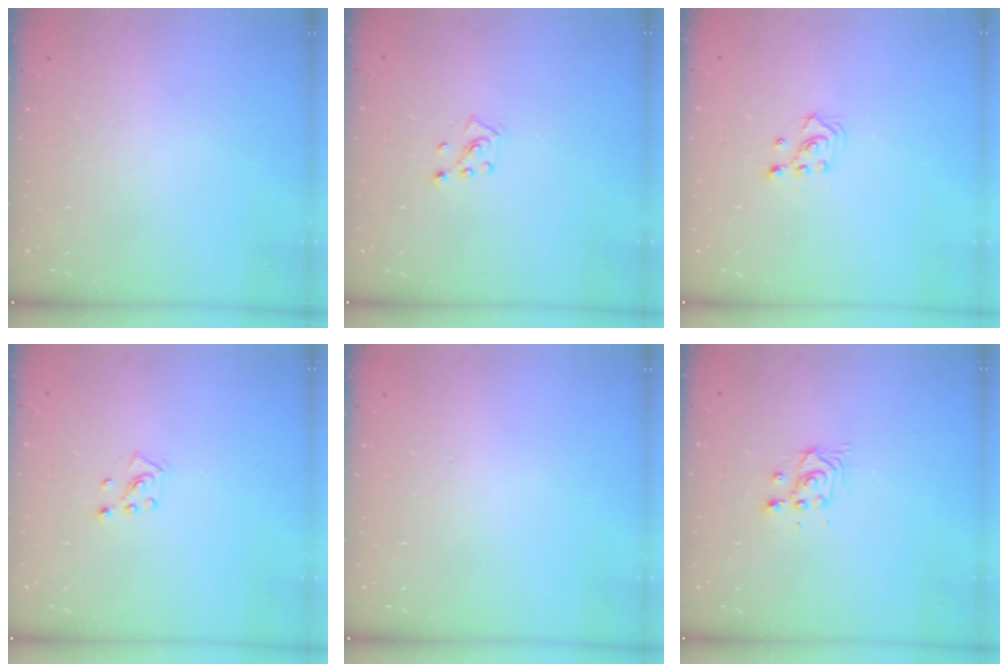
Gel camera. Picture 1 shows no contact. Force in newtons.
{"total": 2.8, "press": 2.8, "slide": 0.2}
{"total": 2.5, "press": 2.3, "slide": 1.0}
{"total": 2.8, "press": 2.8, "slide": 0.2}
{"total": 0.0}
{"total": 2.8, "press": 2.8, "slide": 0.1}